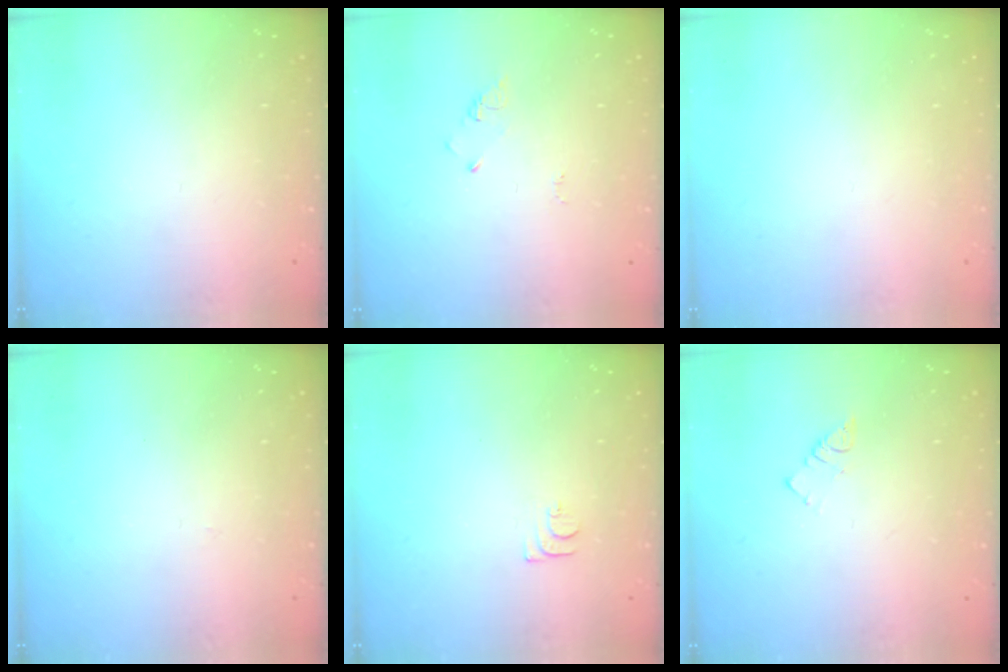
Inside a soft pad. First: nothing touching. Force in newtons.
{"total": 2.9, "press": 2.9, "slide": 0.3}
{"total": 1.5, "press": 1.5, "slide": 0.1}
{"total": 2.8, "press": 2.8, "slide": 0.4}
{"total": 5.2, "press": 5.1, "slide": 0.6}
{"total": 2.5, "press": 2.5, "slide": 0.1}